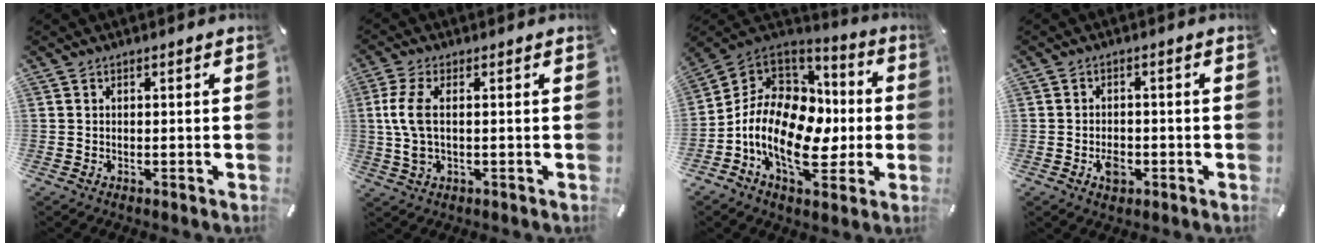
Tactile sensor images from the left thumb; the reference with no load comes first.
{"total": 7.1, "force": [0.5, 2.8, 6.5], "torque": [-0.153, -0.008, 0.003]}
{"total": 17.0, "force": [-3.9, 11.6, 11.8], "torque": [-0.241, 0.008, -0.067]}
{"total": 3.6, "force": [-1.5, 2.5, 2.1], "torque": [-0.037, 0.007, -0.024]}